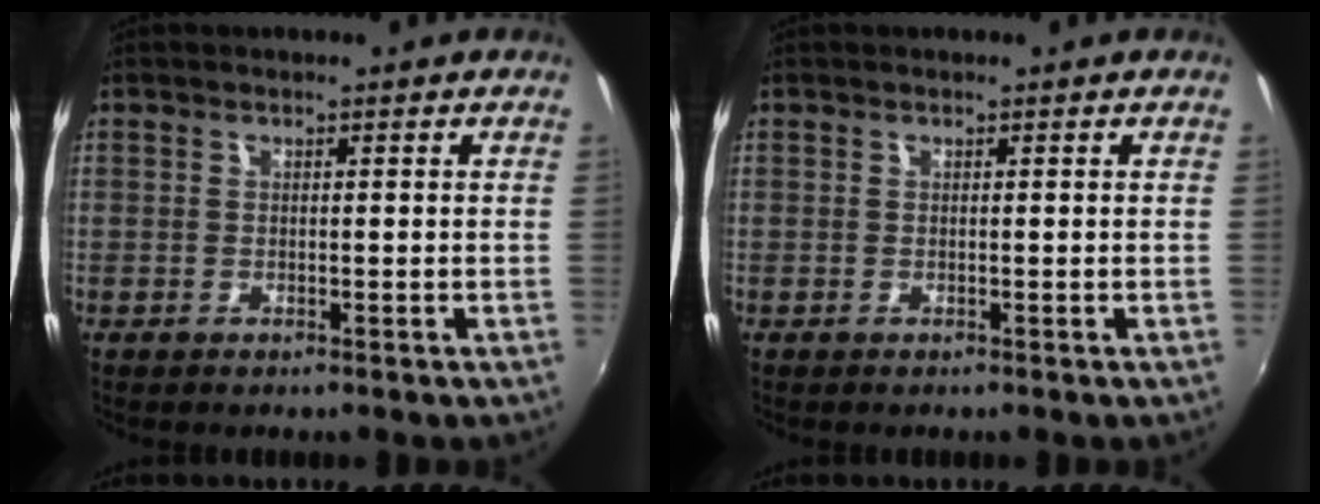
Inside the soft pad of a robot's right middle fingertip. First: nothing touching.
{"total": 0.0}